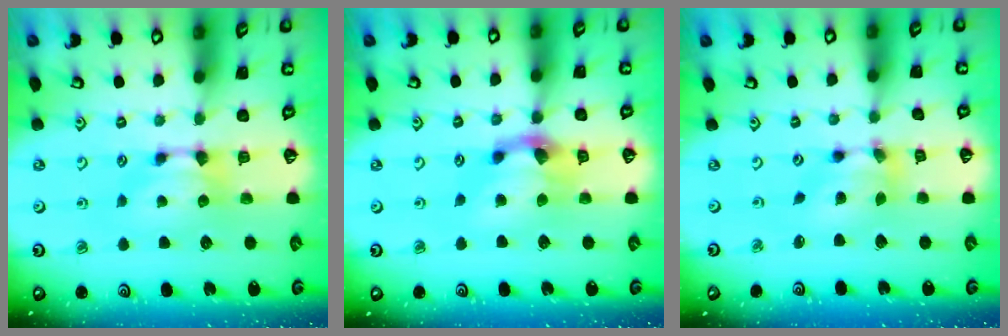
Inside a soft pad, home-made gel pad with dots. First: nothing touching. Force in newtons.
{"total": 3.1, "press": 2.6, "slide": 1.8}
{"total": 4.5, "press": 4.2, "slide": 1.5}